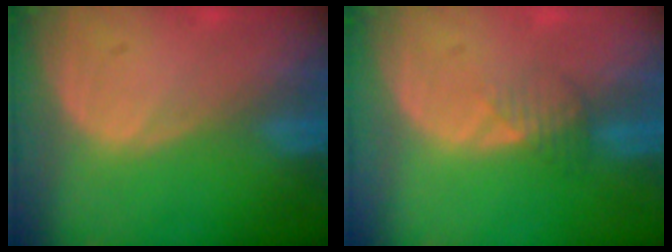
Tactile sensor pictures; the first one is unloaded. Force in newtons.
{"total": 2.1, "press": 2.1, "slide": 0.2}